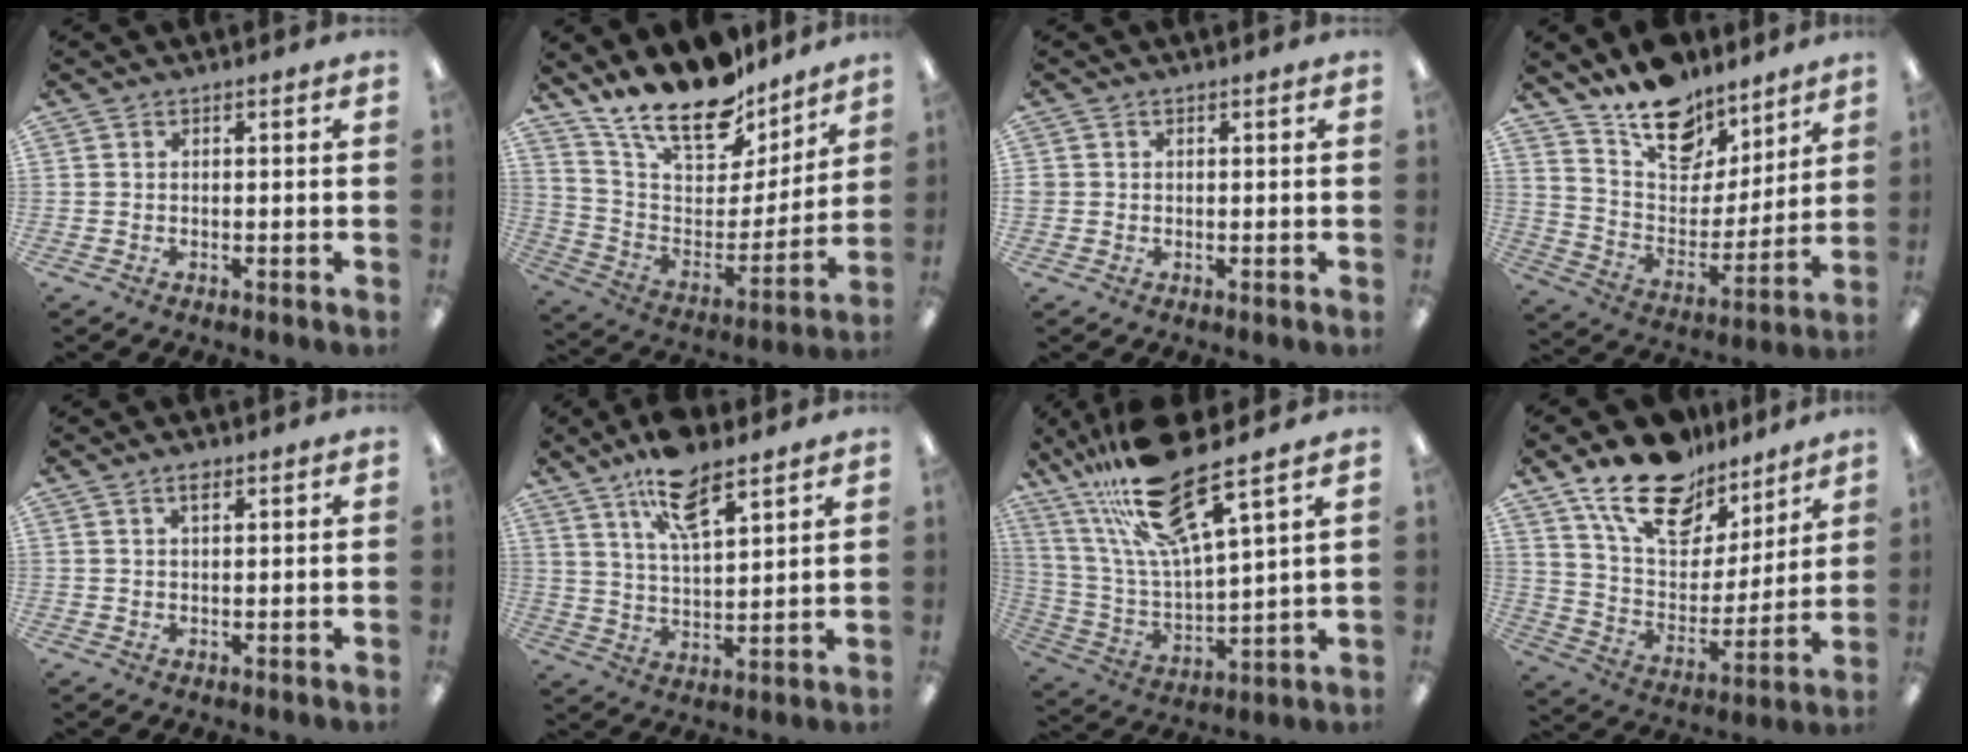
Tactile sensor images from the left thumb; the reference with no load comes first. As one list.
[{"total": 20.8, "force": [17.0, 7.8, 9.1], "torque": [-0.170, -0.123, 0.302]}, {"total": 0.8, "force": [0.1, 0.8, 0.1], "torque": [-0.004, 0.005, 0.001]}, {"total": 16.7, "force": [12.9, 8.8, 5.9], "torque": [-0.103, -0.091, 0.238]}, {"total": 2.2, "force": [1.6, 0.7, 1.4], "torque": [-0.024, -0.001, 0.027]}, {"total": 12.2, "force": [8.5, 4.2, 7.6], "torque": [-0.134, -0.032, 0.151]}, {"total": 23.9, "force": [16.8, 6.0, 15.8], "torque": [-0.312, -0.089, 0.281]}, {"total": 19.6, "force": [14.6, 9.8, 8.5], "torque": [-0.157, -0.092, 0.262]}]